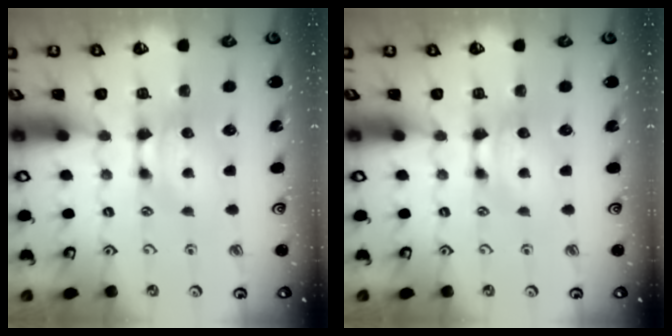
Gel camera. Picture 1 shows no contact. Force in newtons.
{"total": 0.0}